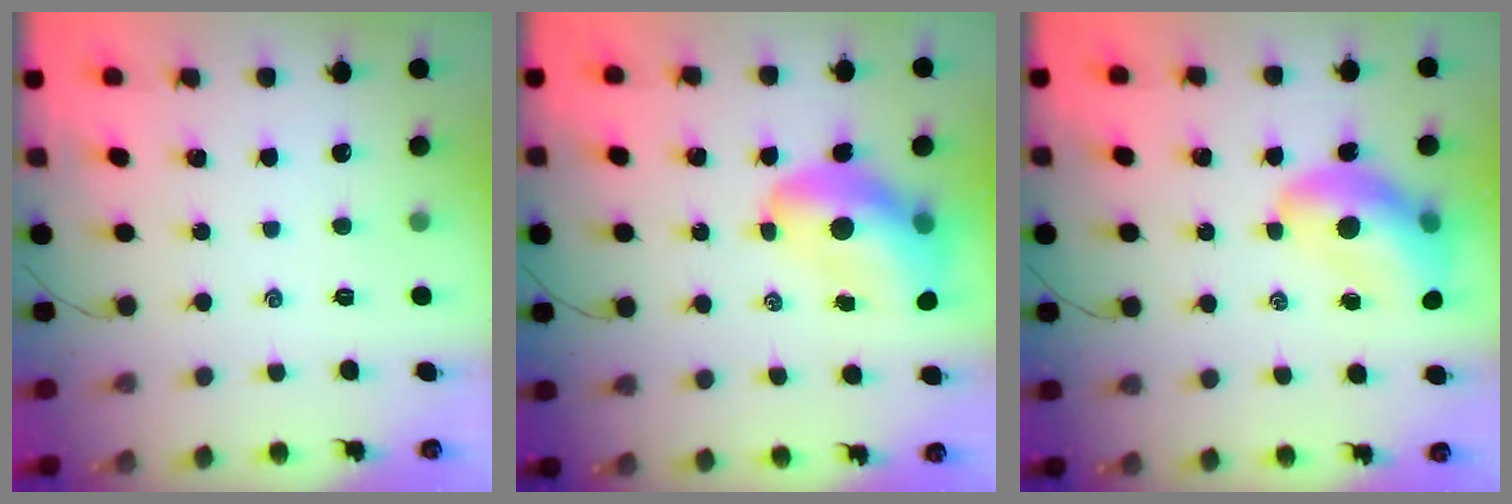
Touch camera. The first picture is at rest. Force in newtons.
{"total": 12.8, "press": 12.2, "slide": 3.9}
{"total": 12.5, "press": 11.9, "slide": 3.7}